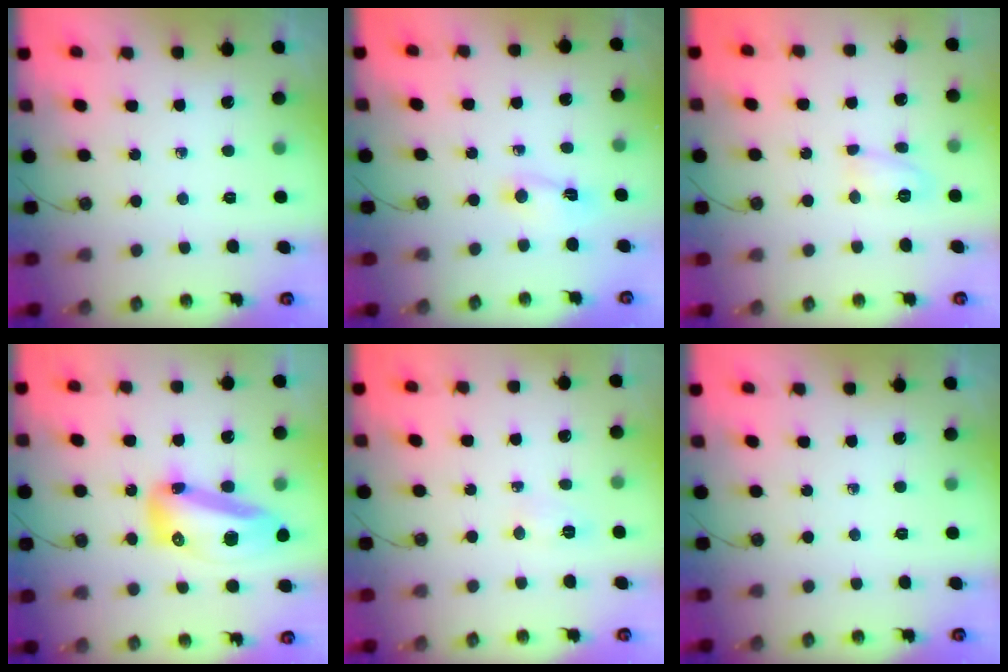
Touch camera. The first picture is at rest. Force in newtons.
{"total": 1.8, "press": 1.8, "slide": 0.3}
{"total": 6.3, "press": 6.3, "slide": 0.7}
{"total": 16.2, "press": 16.1, "slide": 1.8}
{"total": 4.8, "press": 4.7, "slide": 0.7}
{"total": 0.0}